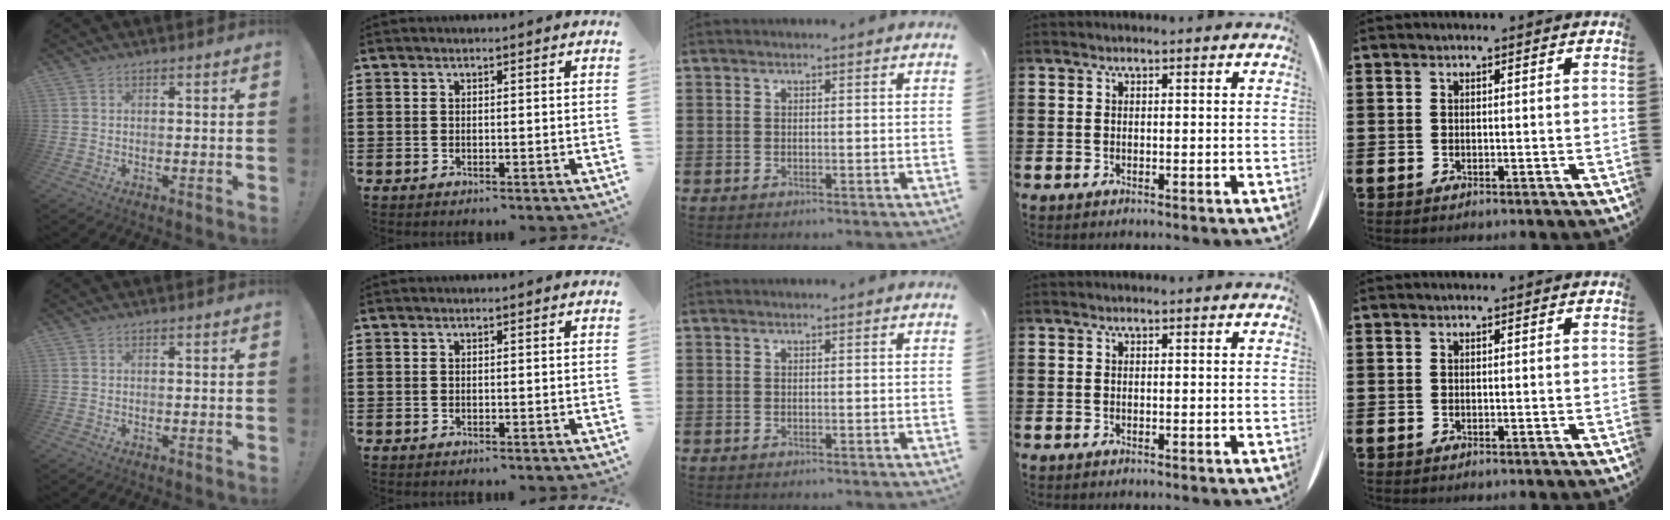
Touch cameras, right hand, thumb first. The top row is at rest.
{}